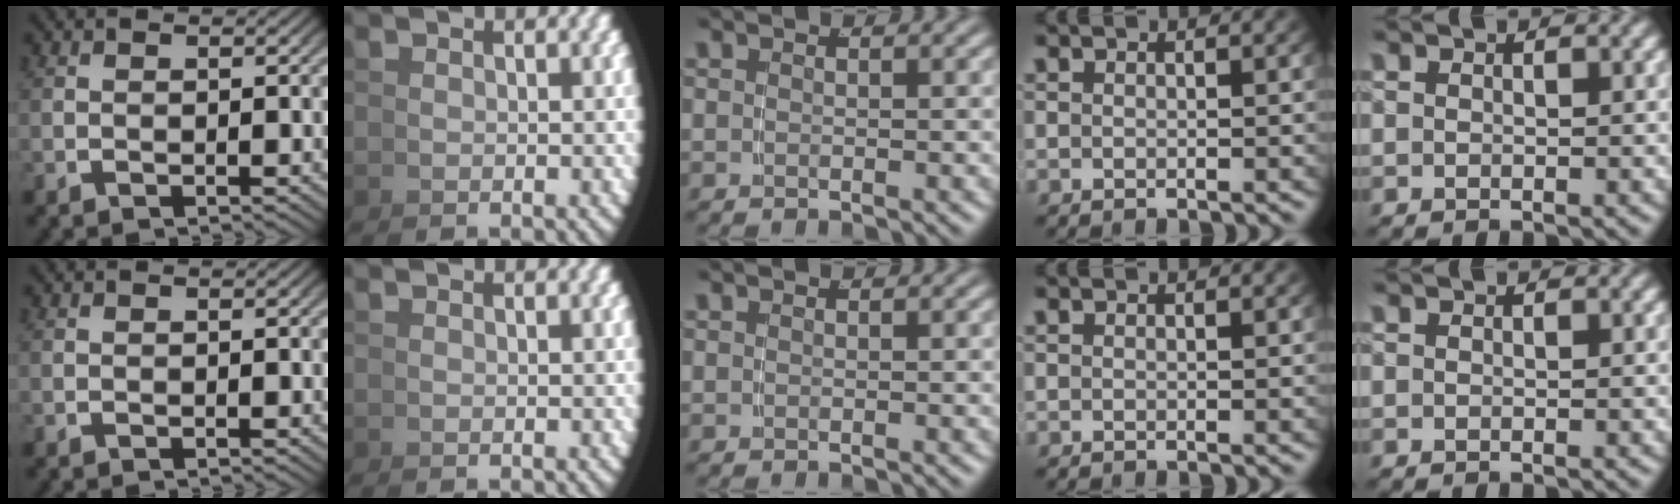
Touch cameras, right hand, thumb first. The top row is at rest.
{}